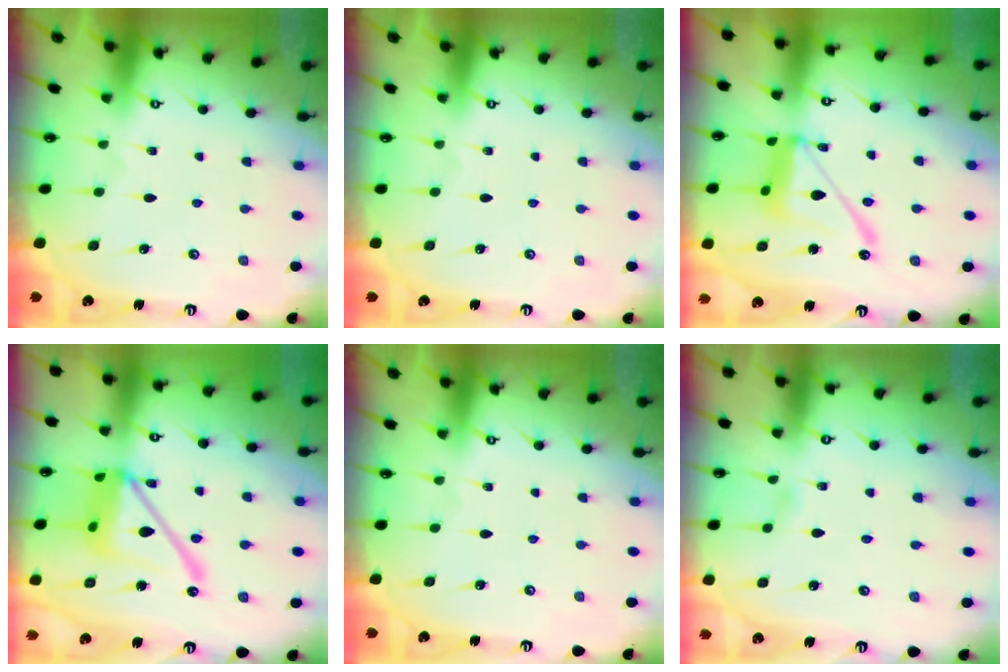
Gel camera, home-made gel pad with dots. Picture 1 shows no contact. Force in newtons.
{"total": 0.0}
{"total": 14.6, "press": 14.6, "slide": 1.4}
{"total": 18.7, "press": 18.6, "slide": 1.7}
{"total": 0.0}
{"total": 2.6, "press": 2.6, "slide": 0.4}